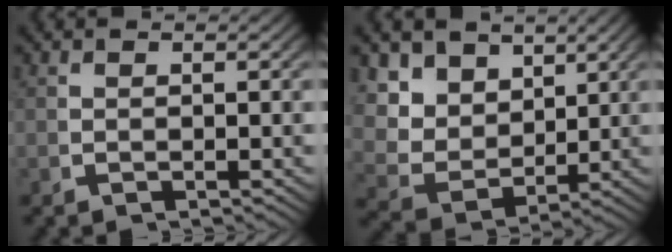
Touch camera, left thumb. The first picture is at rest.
{"total": 9.4, "force": [1.7, 7.5, 5.4], "torque": [-0.137, -0.034, 0.040]}